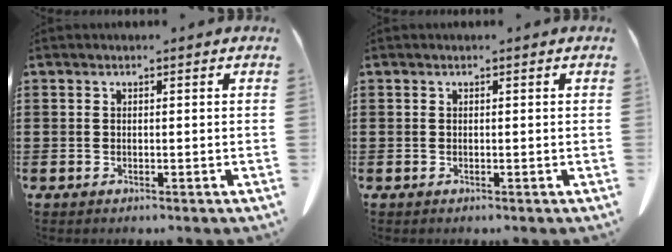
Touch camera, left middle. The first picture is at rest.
{"total": 0.0}